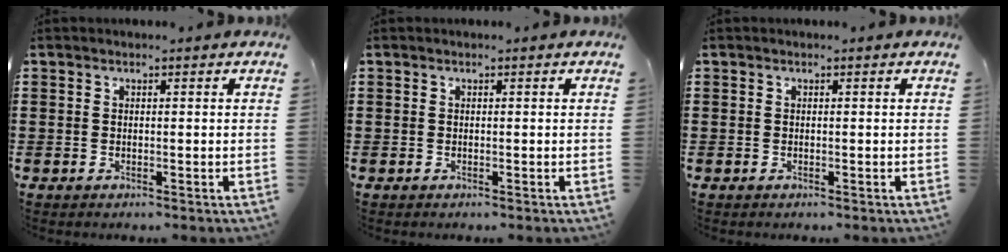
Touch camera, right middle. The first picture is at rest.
{"total": 0.0}
{"total": 0.0}